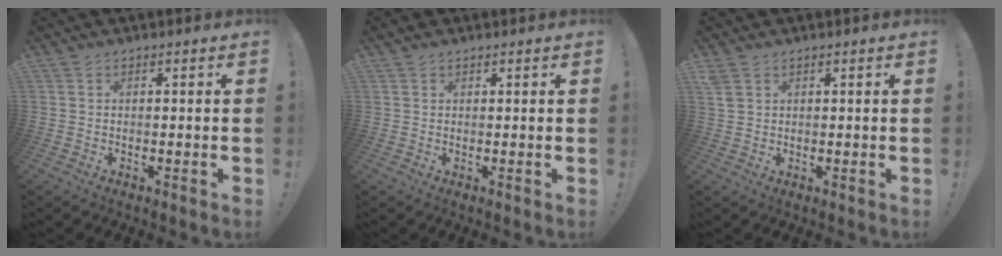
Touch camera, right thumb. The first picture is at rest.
{"total": 0.9, "force": [0.8, 0.5, 0.2], "torque": [-0.001, -0.002, 0.014]}
{"total": 2.6, "force": [1.6, 1.6, 1.3], "torque": [-0.023, -0.005, 0.032]}